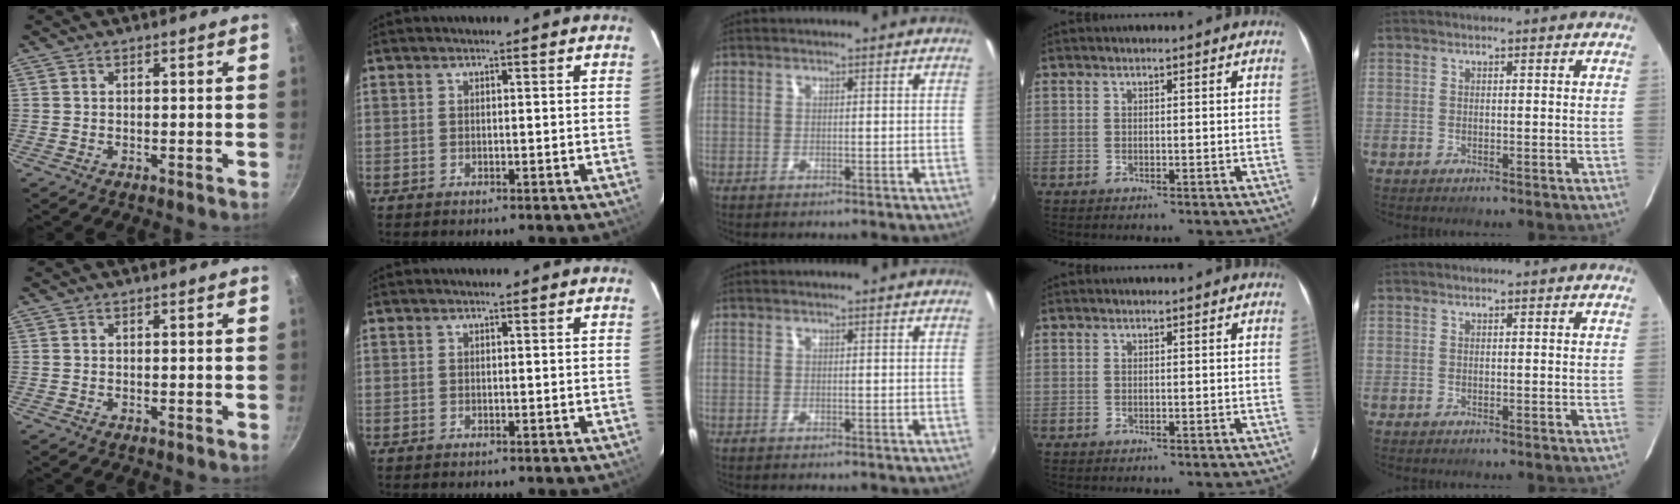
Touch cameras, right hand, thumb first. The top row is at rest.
{}